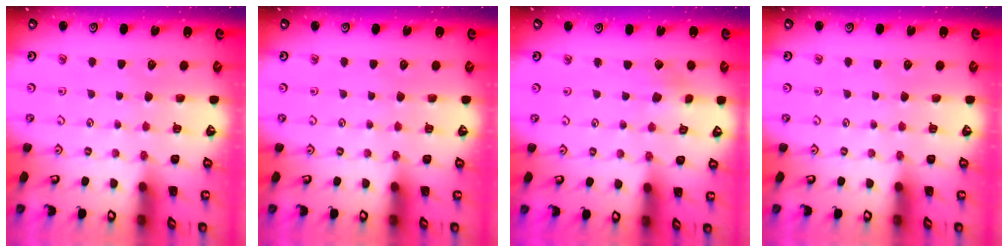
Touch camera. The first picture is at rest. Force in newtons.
{"total": 0.0}
{"total": 1.3, "press": 1.3, "slide": 0.1}
{"total": 0.0}